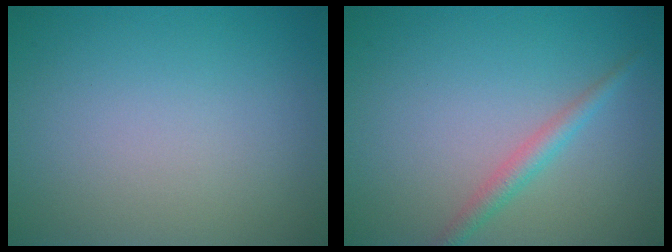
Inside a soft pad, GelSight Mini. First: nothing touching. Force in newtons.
{"total": 1.9, "press": 1.9, "slide": 0.0}